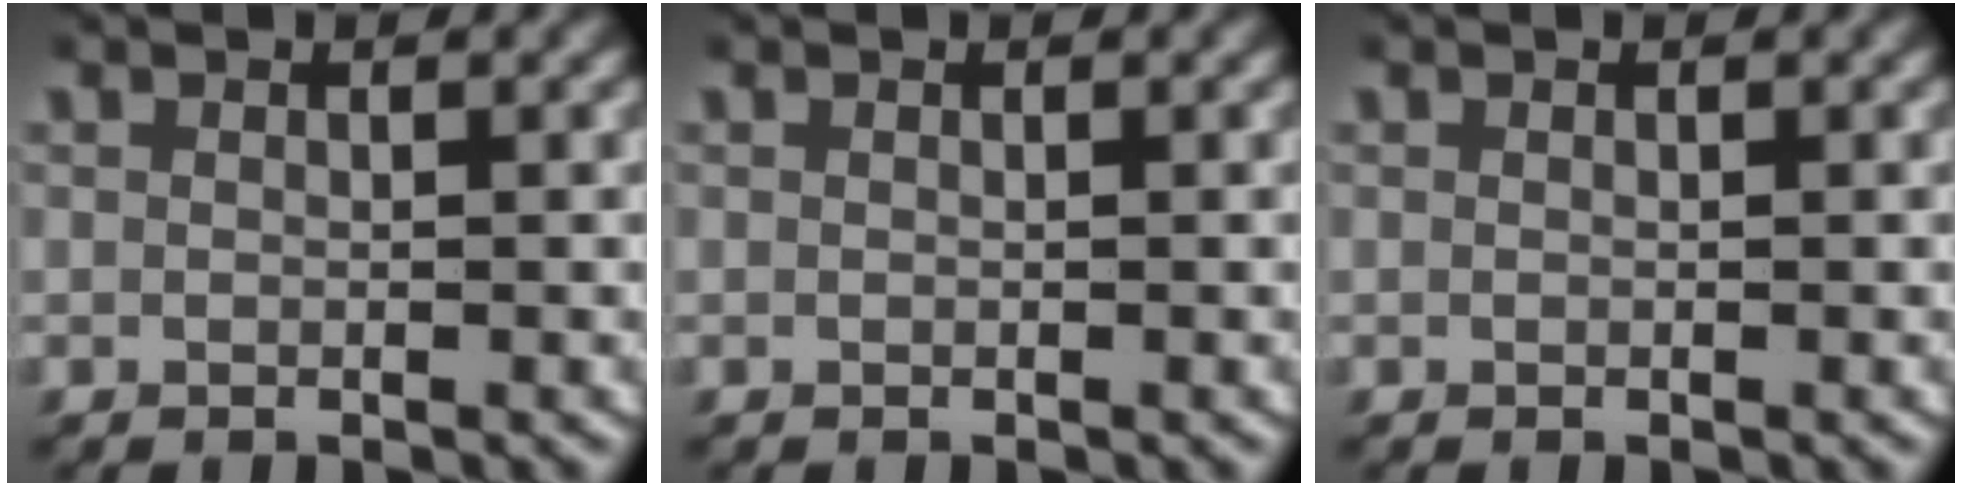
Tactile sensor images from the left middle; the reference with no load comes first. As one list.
[{"total": 0.0}, {"total": 0.0}]